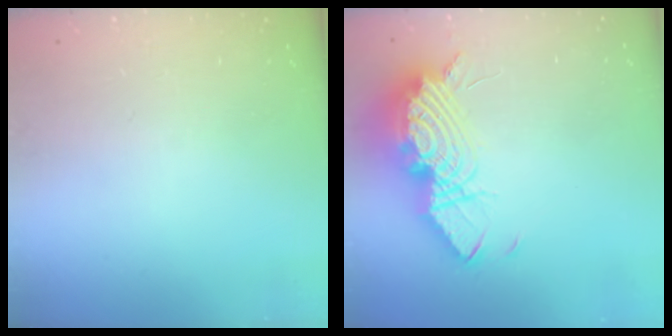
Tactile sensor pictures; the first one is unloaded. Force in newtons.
{"total": 20.7, "press": 20.6, "slide": 2.4}